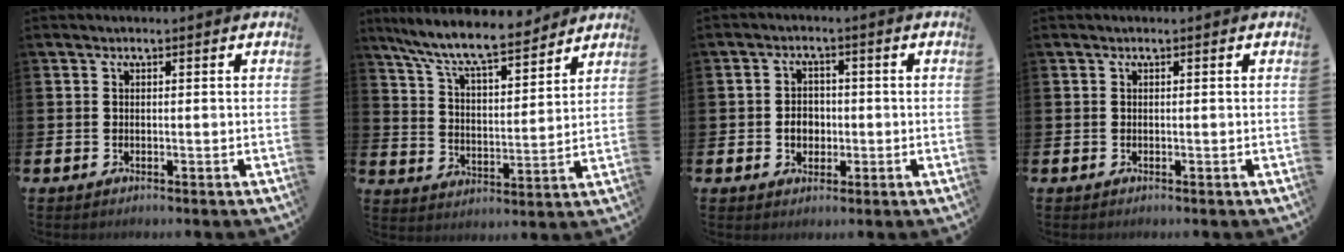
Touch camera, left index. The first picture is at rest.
{"total": 9.4, "force": [8.6, 1.4, 3.6], "torque": [-0.096, -0.055, 0.150]}
{"total": 3.2, "force": [-0.5, 2.6, 1.7], "torque": [-0.014, -0.002, -0.018]}
{"total": 0.0}